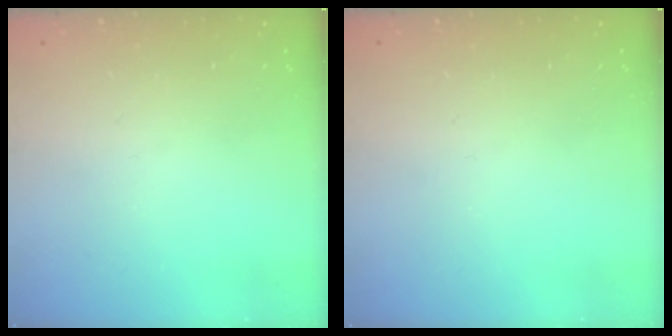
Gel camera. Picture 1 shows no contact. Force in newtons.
{"total": 0.0}